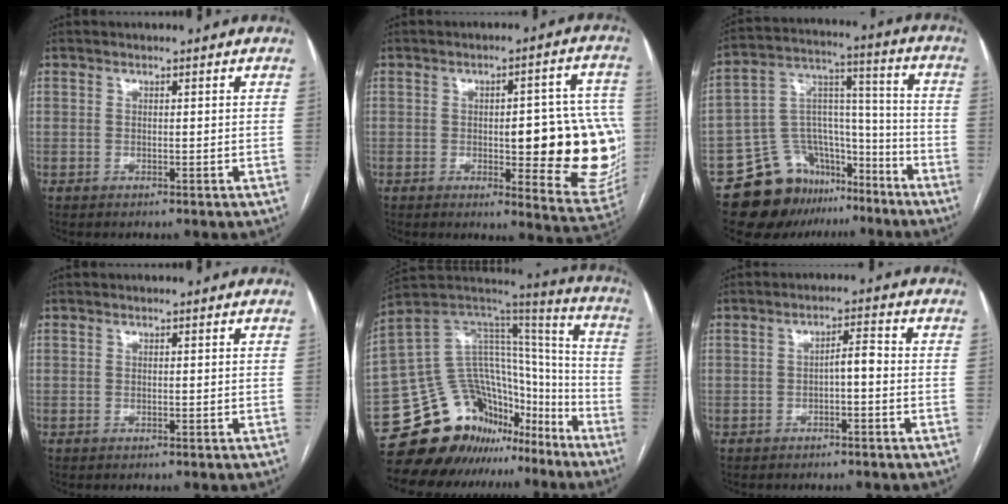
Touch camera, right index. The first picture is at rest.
{"total": 19.7, "force": [-2.0, 5.8, 18.8], "torque": [-0.150, 0.019, -0.007]}
{"total": 15.1, "force": [-10.8, 9.6, 4.4], "torque": [-0.062, 0.085, -0.170]}
{"total": 0.0}
{"total": 21.4, "force": [-16.1, 12.1, 7.0], "torque": [-0.119, 0.095, -0.253]}
{"total": 2.5, "force": [-0.6, 0.6, 2.4], "torque": [-0.036, 0.008, -0.011]}